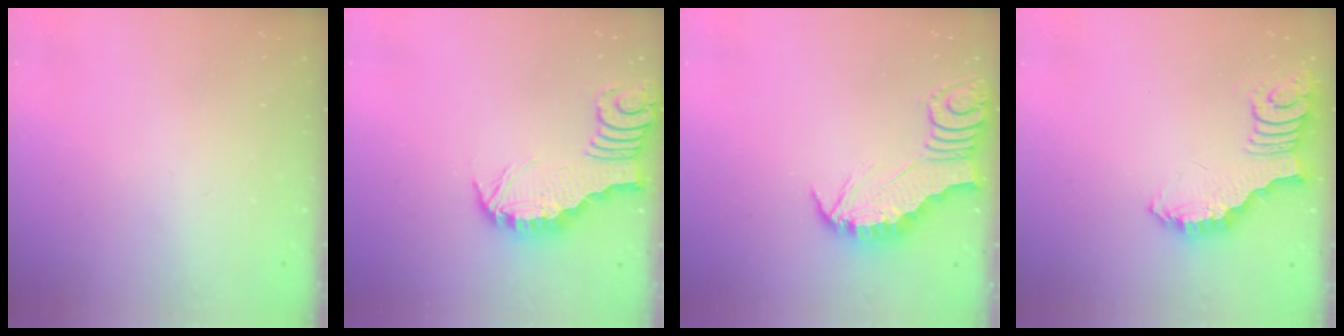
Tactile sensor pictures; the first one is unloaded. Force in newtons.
{"total": 2.9, "press": 2.9, "slide": 0.3}
{"total": 2.8, "press": 2.8, "slide": 0.2}
{"total": 2.6, "press": 2.6, "slide": 0.5}